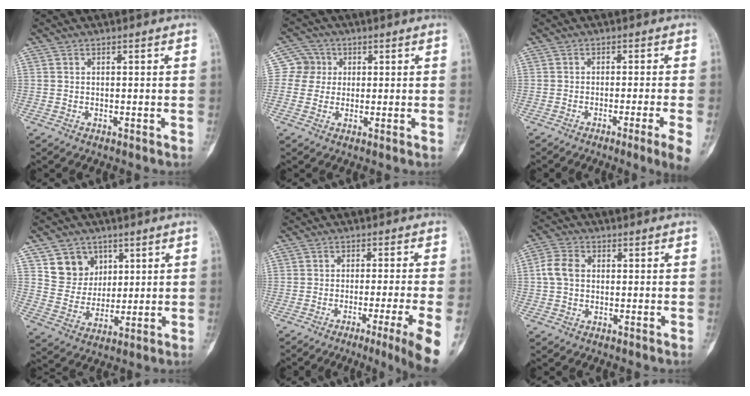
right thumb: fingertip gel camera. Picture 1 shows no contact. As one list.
[{"total": 4.6, "force": [0.7, 4.5, 0.4], "torque": [0.022, 0.007, 0.006]}, {"total": 5.5, "force": [-2.8, -1.1, 4.6], "torque": [-0.075, -0.003, -0.043]}, {"total": 9.2, "force": [4.4, 7.7, 2.3], "torque": [-0.002, -0.025, 0.088]}, {"total": 9.9, "force": [-5.2, -1.1, 8.4], "torque": [-0.124, -0.004, -0.077]}, {"total": 4.9, "force": [0.2, 3.7, 3.2], "torque": [-0.067, 0.014, -0.001]}]